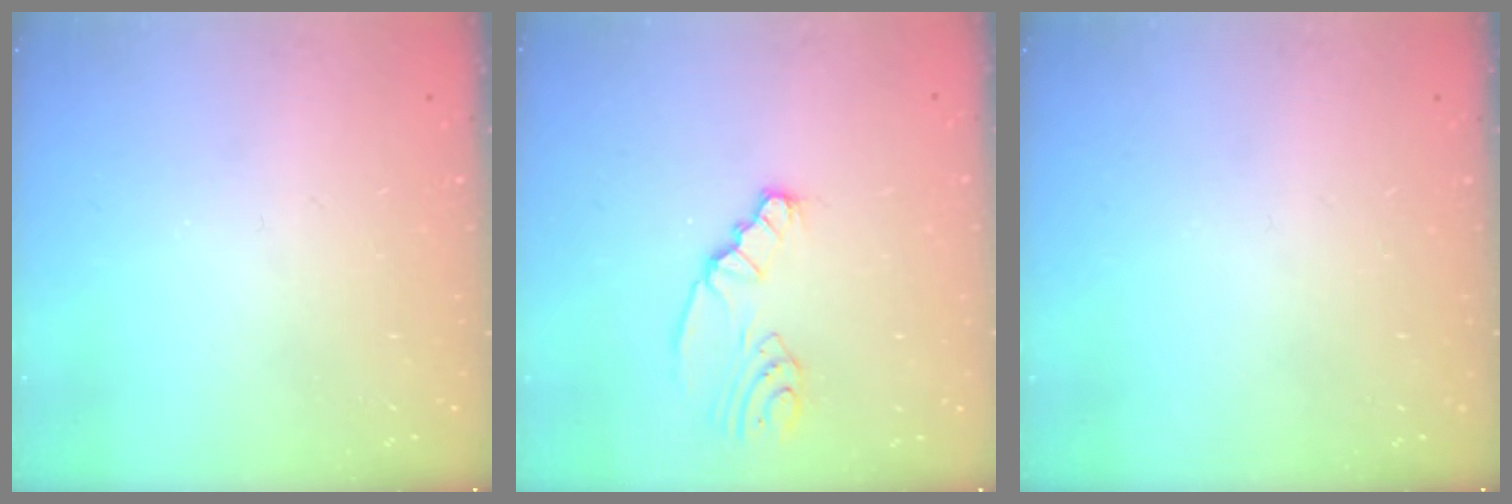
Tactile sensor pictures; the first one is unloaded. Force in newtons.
{"total": 2.3, "press": 2.2, "slide": 0.3}
{"total": 0.0}